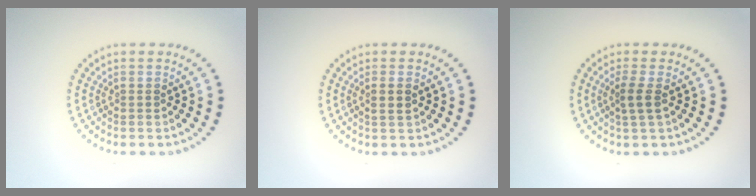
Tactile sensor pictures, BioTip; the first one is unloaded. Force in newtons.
{"total": 1.2, "press": 1.1, "slide": 0.5}
{"total": 1.7, "press": 1.3, "slide": 1.1}